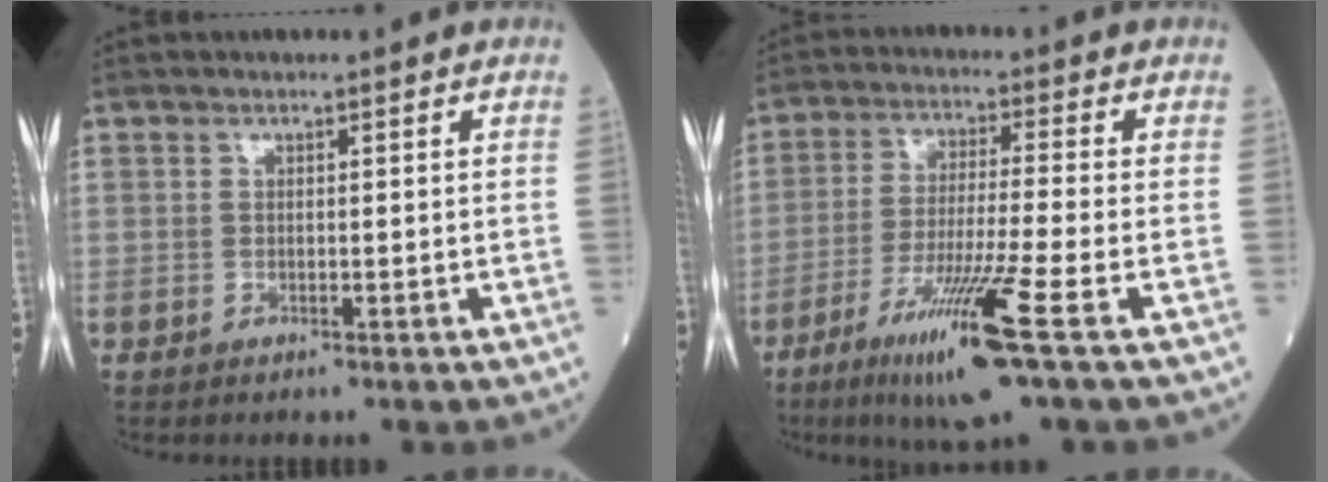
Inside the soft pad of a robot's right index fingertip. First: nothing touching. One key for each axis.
{"total": 12.4, "fx": -6.2, "fy": -1.0, "fz": 10.7, "tx": -0.204, "ty": -0.033, "tz": -0.114}